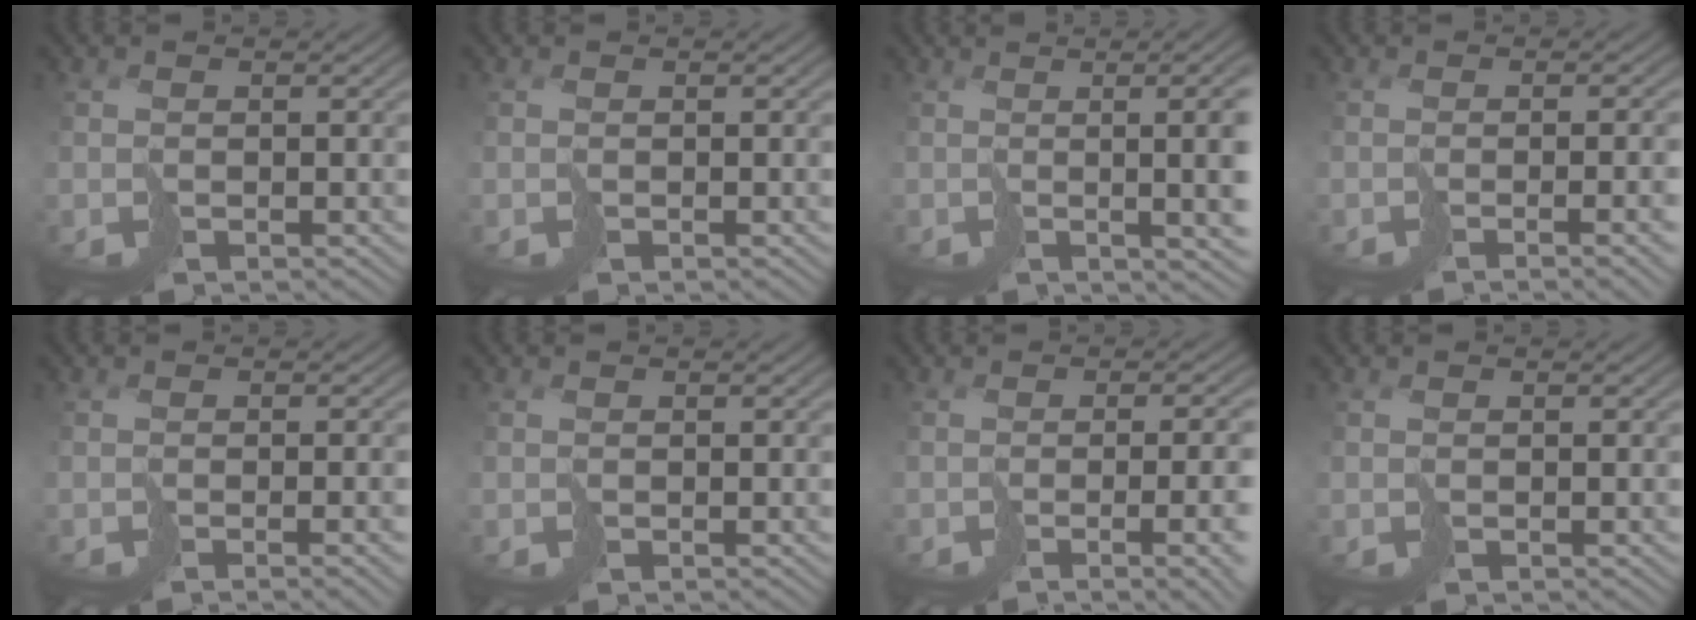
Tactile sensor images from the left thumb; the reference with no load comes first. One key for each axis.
{"total": 0.0}
{"total": 15.7, "fx": 0.5, "fy": 6.4, "fz": 14.4, "tx": -0.163, "ty": 0.029, "tz": 0.023}
{"total": 5.9, "fx": -1.7, "fy": 1.6, "fz": 5.4, "tx": -0.066, "ty": -0.008, "tz": -0.020}
{"total": 3.6, "fx": -1.1, "fy": 0.7, "fz": 3.4, "tx": -0.047, "ty": -0.001, "tz": -0.020}
{"total": 0.0}
{"total": 11.2, "fx": -2.7, "fy": 4.2, "fz": 10.1, "tx": -0.113, "ty": -0.018, "tz": -0.025}
{"total": 0.0}